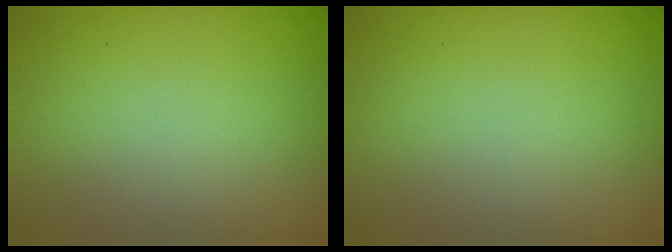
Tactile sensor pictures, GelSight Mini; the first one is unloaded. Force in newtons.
{"total": 0.0}